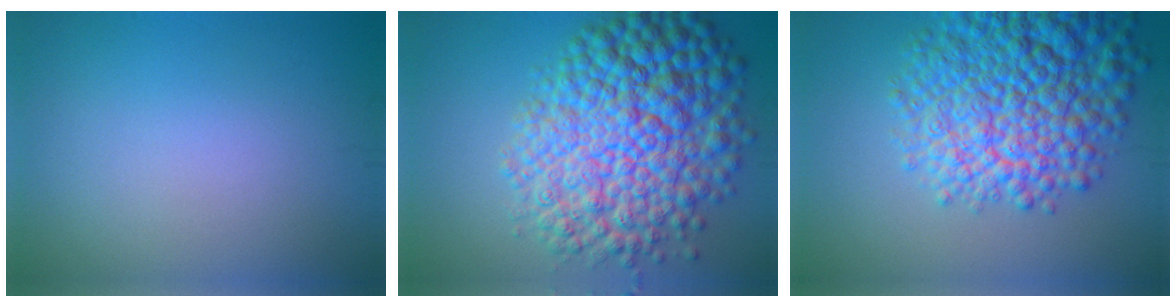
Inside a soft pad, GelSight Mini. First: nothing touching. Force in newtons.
{"total": 13.1, "press": 13.1, "slide": 0.2}
{"total": 11.7, "press": 11.7, "slide": 0.6}